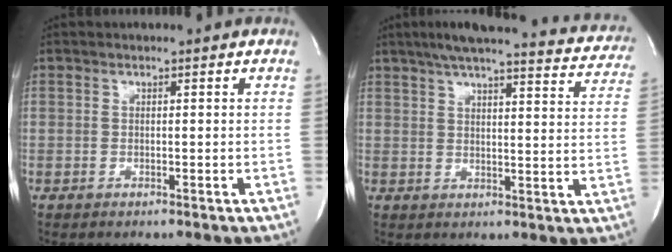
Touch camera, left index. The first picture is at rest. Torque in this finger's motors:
{"motor_torque": [0.50, -0.56, 0.24, 0.06]}